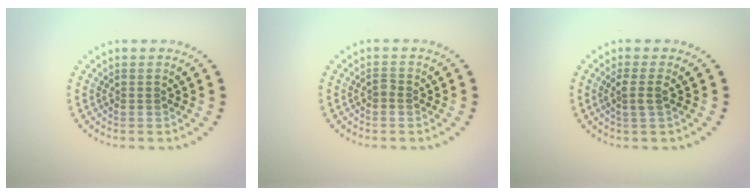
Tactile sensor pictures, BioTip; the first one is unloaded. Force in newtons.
{"total": 0.6, "press": 0.5, "slide": 0.3}
{"total": 1.5, "press": 1.2, "slide": 0.9}